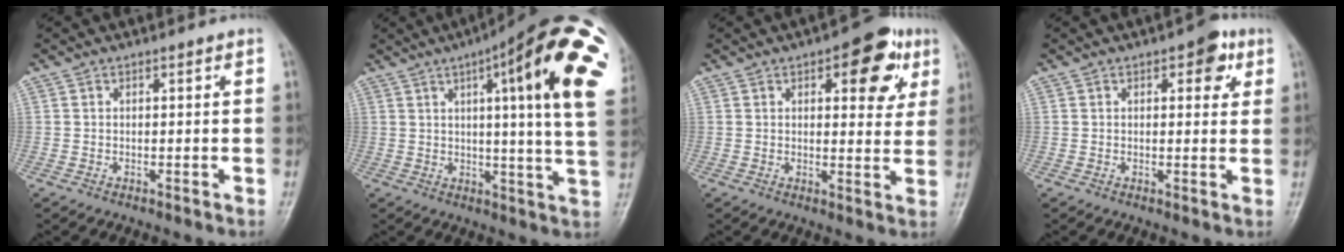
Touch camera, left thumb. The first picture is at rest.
{"total": 24.8, "force": [8.4, 4.1, 23.0], "torque": [-0.251, -0.003, 0.104]}
{"total": 10.8, "force": [4.7, 5.0, 8.4], "torque": [-0.065, -0.011, 0.052]}
{"total": 4.9, "force": [2.2, 2.5, 3.6], "torque": [-0.021, -0.003, 0.018]}